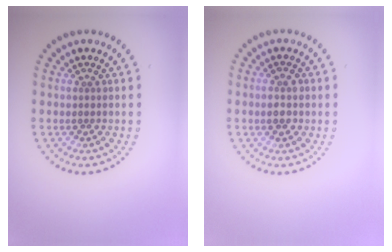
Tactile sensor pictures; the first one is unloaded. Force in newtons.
{"total": 1.5, "press": 1.4, "slide": 0.3}